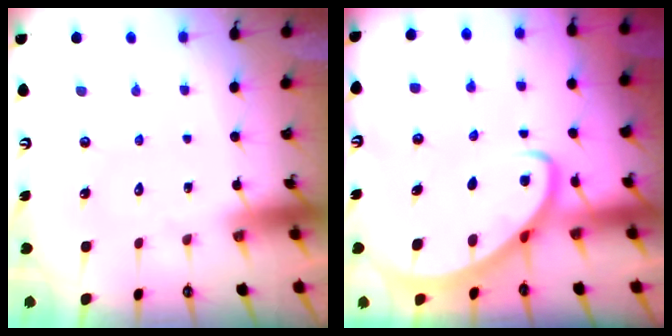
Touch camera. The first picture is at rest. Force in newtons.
{"total": 2.9, "press": 2.8, "slide": 0.4}